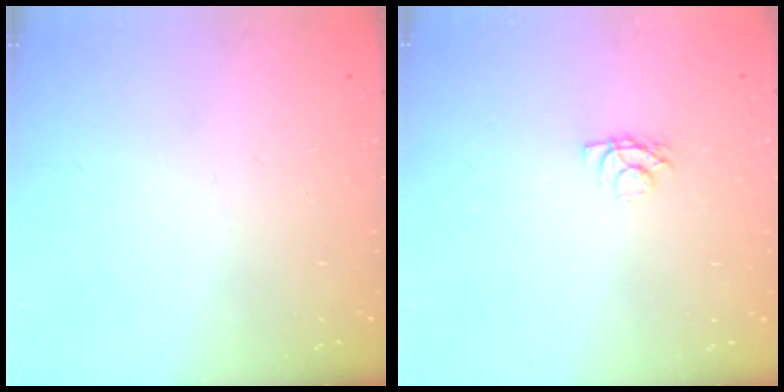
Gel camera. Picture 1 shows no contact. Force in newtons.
{"total": 4.2, "press": 4.2, "slide": 0.5}